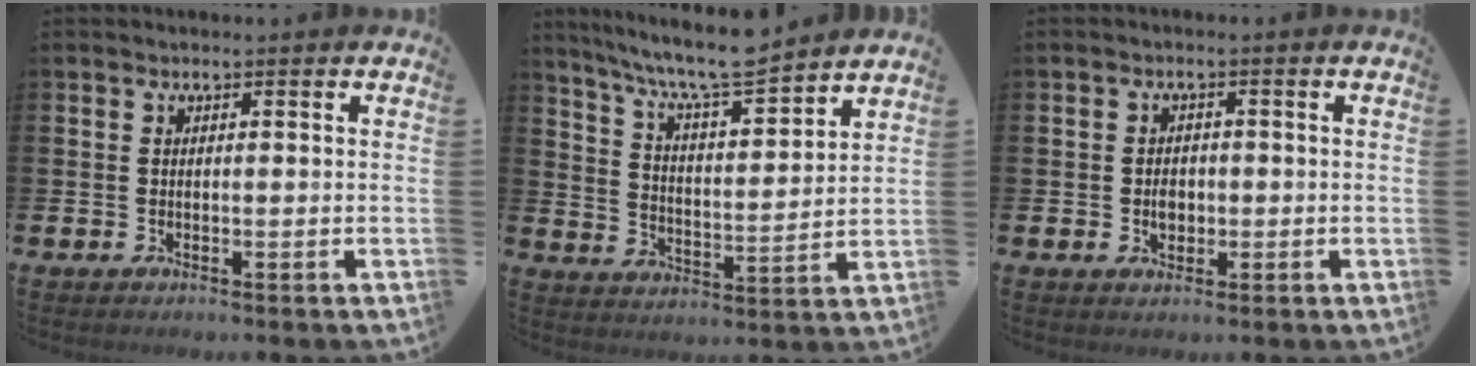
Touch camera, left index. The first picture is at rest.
{"total": 8.8, "force": [8.2, 0.6, 3.2], "torque": [-0.088, -0.055, 0.144]}
{"total": 2.3, "force": [-0.4, 1.7, 1.5], "torque": [-0.012, -0.001, -0.012]}